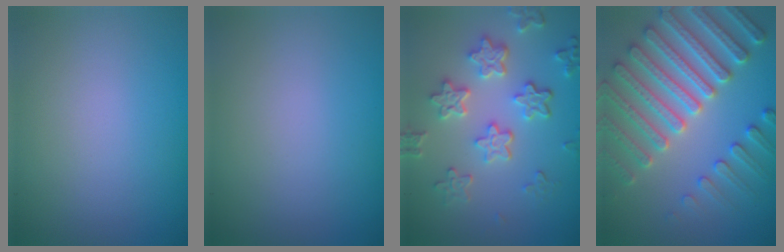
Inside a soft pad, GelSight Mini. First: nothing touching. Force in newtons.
{"total": 0.0}
{"total": 5.3, "press": 4.2, "slide": 3.3}
{"total": 7.4, "press": 7.2, "slide": 2.0}